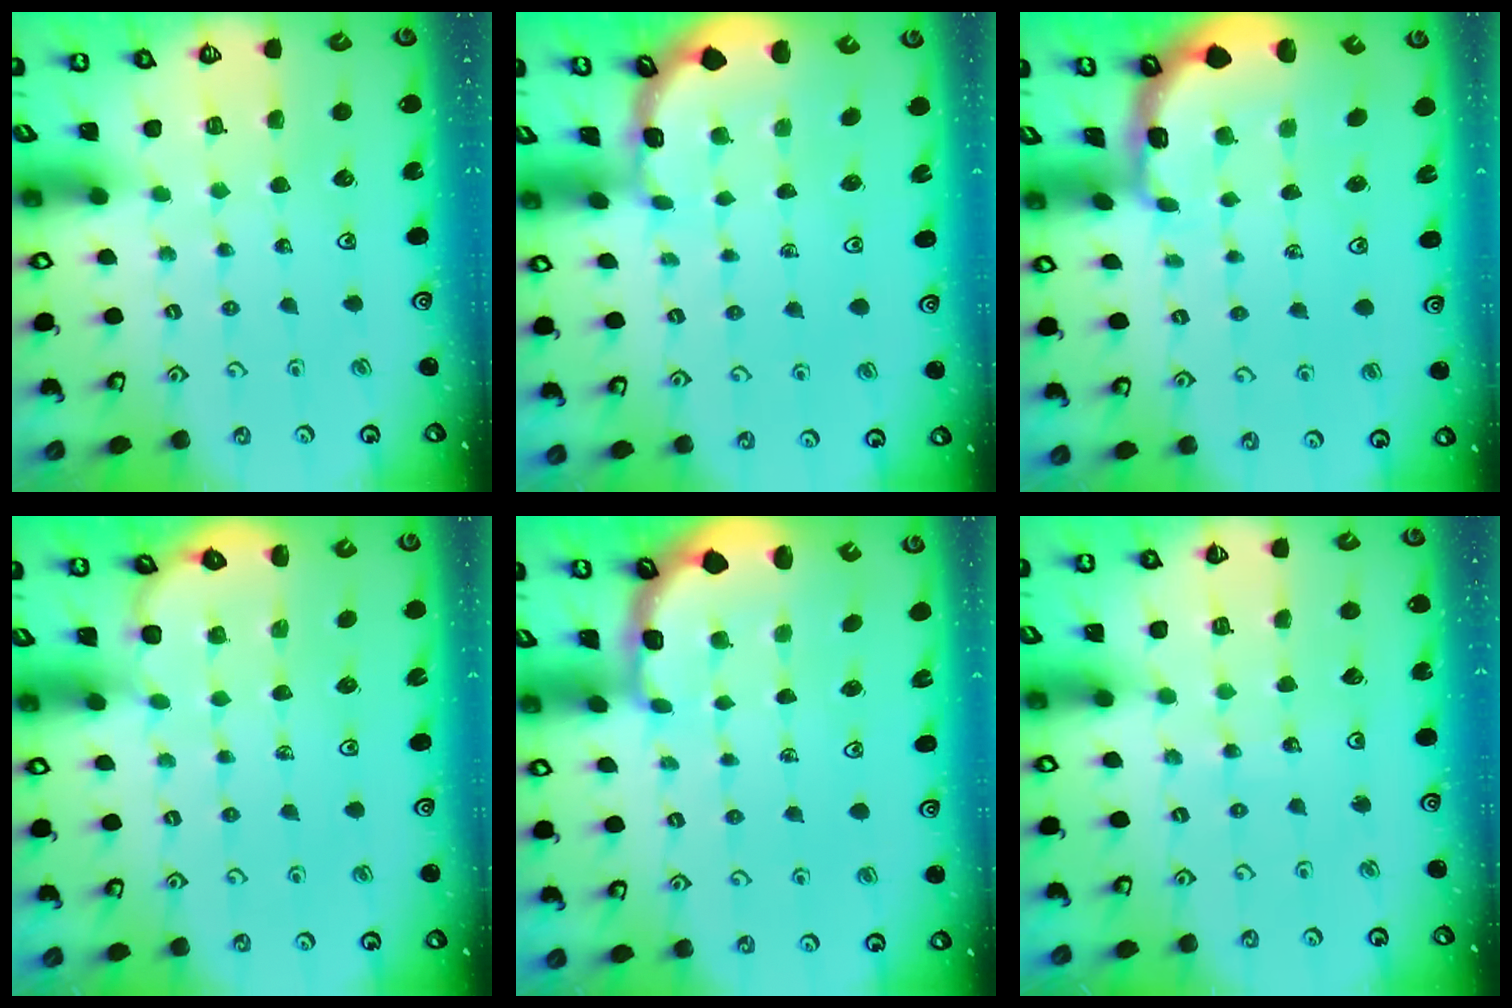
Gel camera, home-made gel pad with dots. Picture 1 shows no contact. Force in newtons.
{"total": 1.6, "press": 1.6, "slide": 0.2}
{"total": 1.8, "press": 1.6, "slide": 0.7}
{"total": 2.6, "press": 2.5, "slide": 0.5}
{"total": 2.4, "press": 1.6, "slide": 1.8}
{"total": 5.5, "press": 5.5, "slide": 0.8}